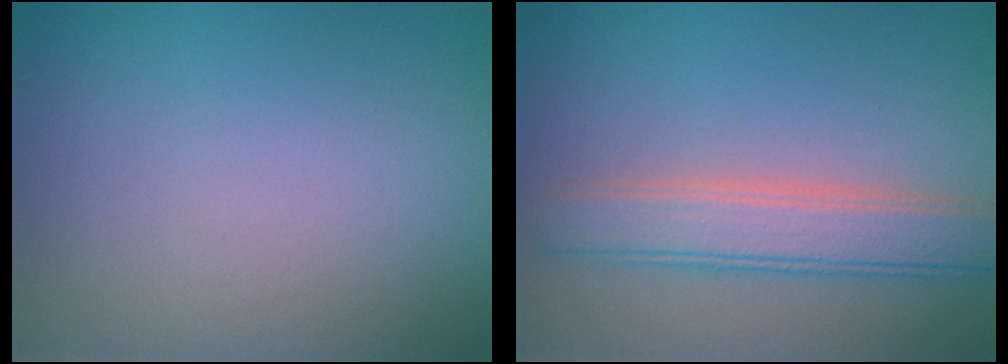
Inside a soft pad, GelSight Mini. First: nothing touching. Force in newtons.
{"total": 4.2, "press": 4.2, "slide": 0.3}